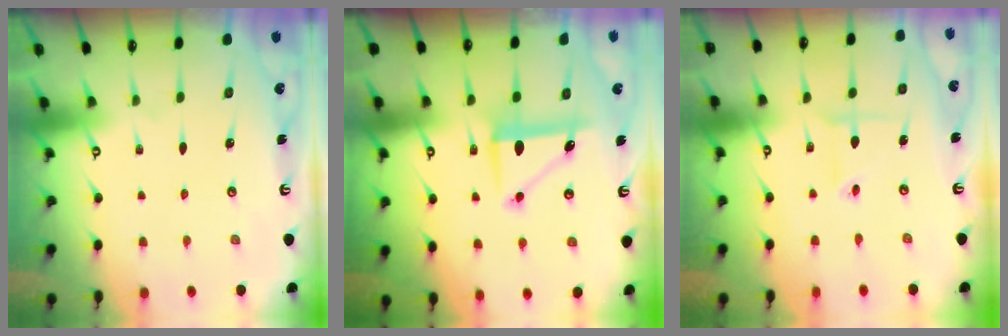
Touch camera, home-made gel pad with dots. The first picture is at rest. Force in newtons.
{"total": 8.1, "press": 8.1, "slide": 0.3}
{"total": 2.9, "press": 2.9, "slide": 0.2}